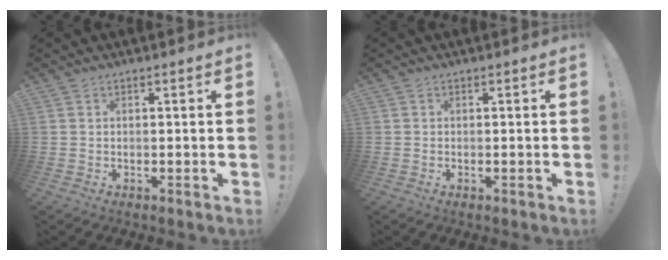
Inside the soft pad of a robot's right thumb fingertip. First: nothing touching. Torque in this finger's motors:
{"motor_torque": [-0.24, -0.08, 0.19, 0.24, 0.02]}